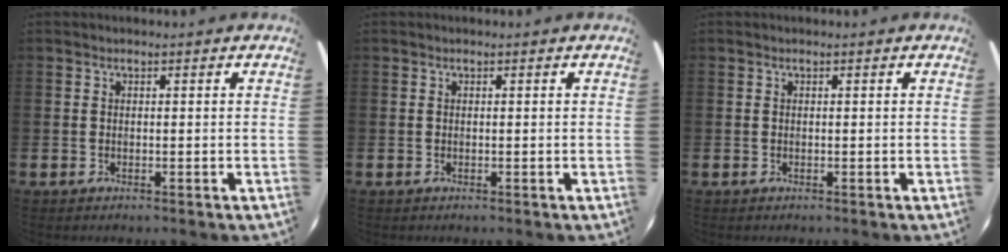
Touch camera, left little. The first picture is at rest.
{"total": 0.0}
{"total": 0.0}